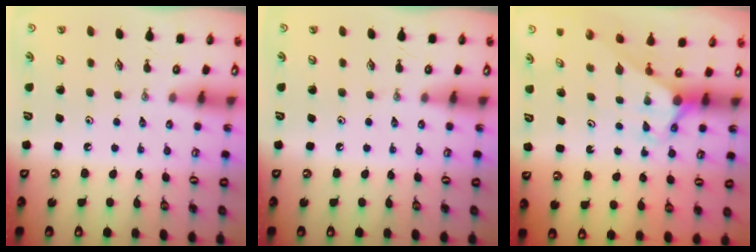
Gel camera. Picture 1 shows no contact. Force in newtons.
{"total": 0.0}
{"total": 2.9, "press": 2.9, "slide": 0.0}